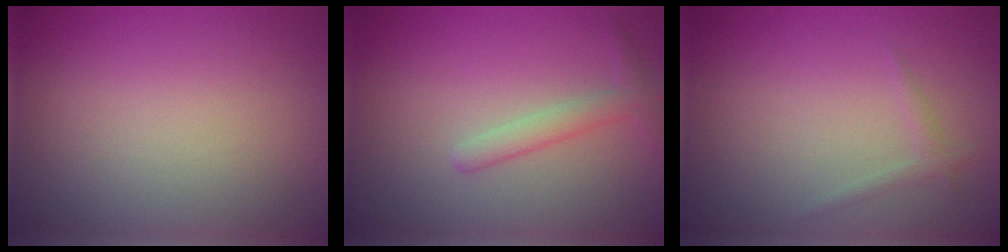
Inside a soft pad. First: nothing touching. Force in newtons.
{"total": 1.8, "press": 1.8, "slide": 0.1}
{"total": 0.9, "press": 0.9, "slide": 0.0}